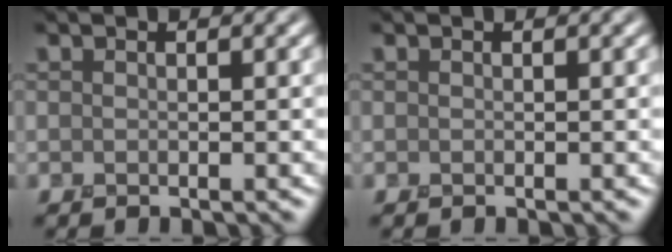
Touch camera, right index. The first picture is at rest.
{"total": 0.0}